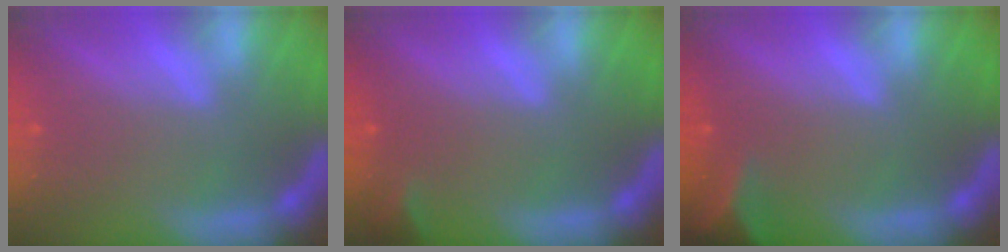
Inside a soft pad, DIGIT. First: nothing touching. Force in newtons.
{"total": 1.4}
{"total": 5.0}